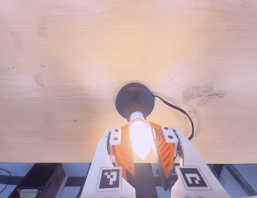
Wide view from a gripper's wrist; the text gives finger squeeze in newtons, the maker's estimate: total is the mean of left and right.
{"total": 15.1, "left": 14.0, "right": 16.3}